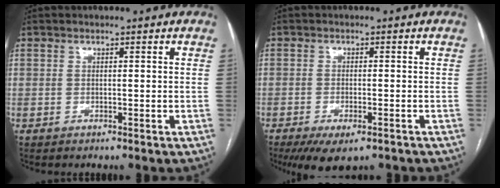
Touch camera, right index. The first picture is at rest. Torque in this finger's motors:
{"motor_torque": [1.59, -0.55, 0.42, 0.08]}